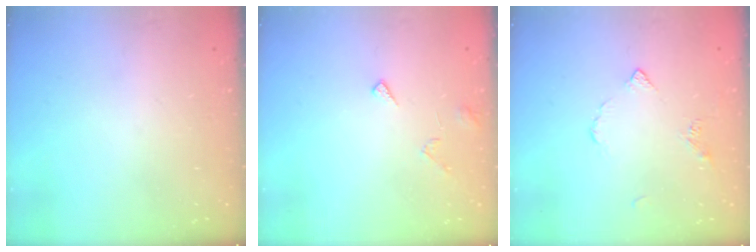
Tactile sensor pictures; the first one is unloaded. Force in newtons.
{"total": 5.4, "press": 5.4, "slide": 0.5}
{"total": 3.5, "press": 3.4, "slide": 0.7}